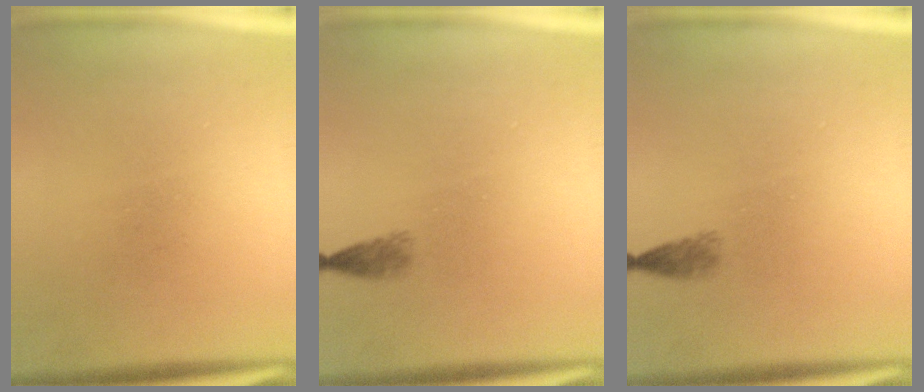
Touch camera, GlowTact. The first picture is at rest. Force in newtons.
{"total": 1.3}
{"total": 1.3}